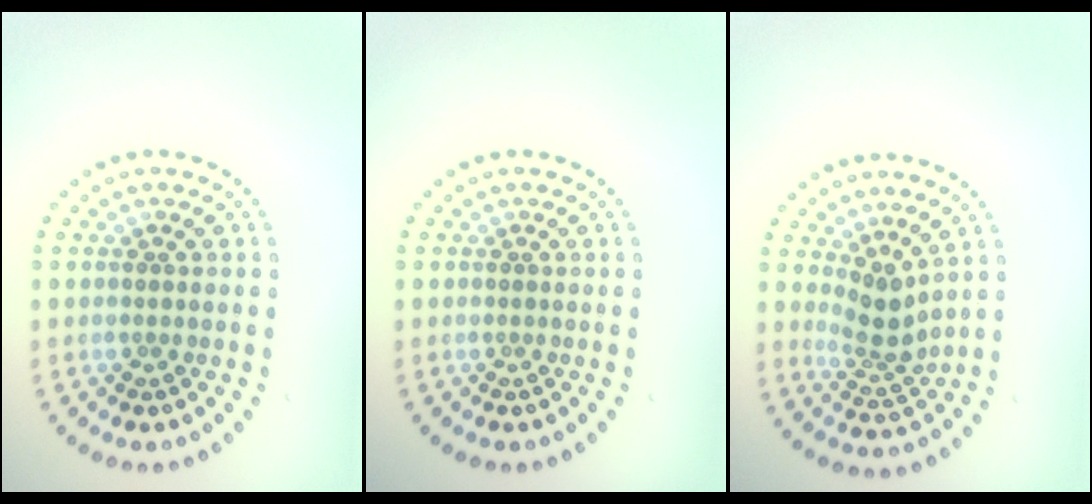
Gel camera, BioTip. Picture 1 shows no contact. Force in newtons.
{"total": 0.0}
{"total": 2.6, "press": 1.9, "slide": 1.8}